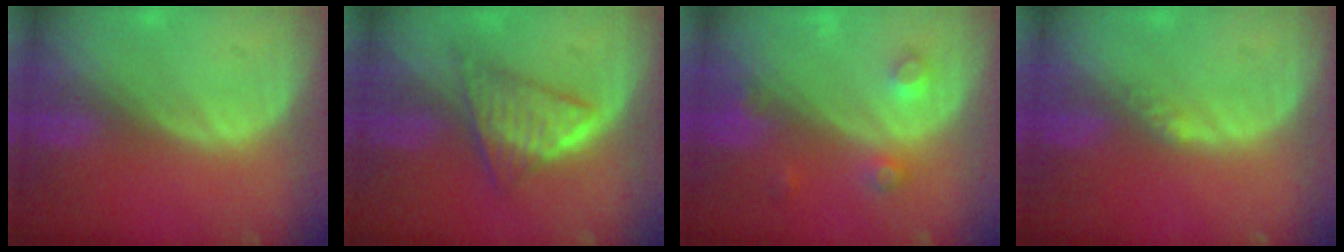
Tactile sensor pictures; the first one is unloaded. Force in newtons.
{"total": 6.1, "press": 5.7, "slide": 2.1}
{"total": 3.5, "press": 3.2, "slide": 1.3}
{"total": 1.4, "press": 1.1, "slide": 0.8}